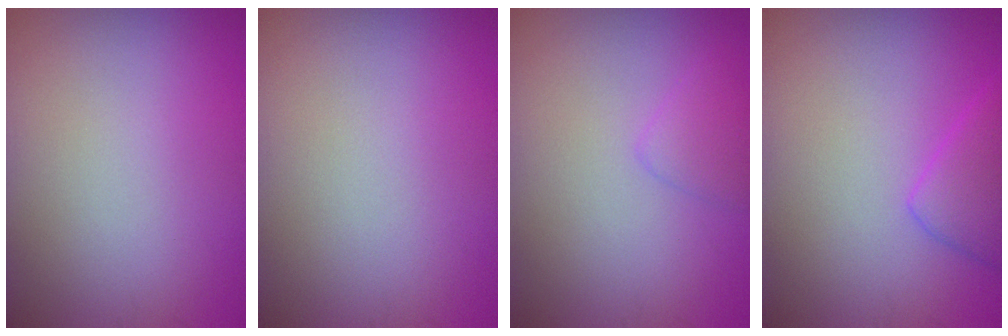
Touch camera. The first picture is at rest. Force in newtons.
{"total": 0.0}
{"total": 1.5, "press": 1.5, "slide": 0.1}
{"total": 3.1, "press": 3.1, "slide": 0.1}